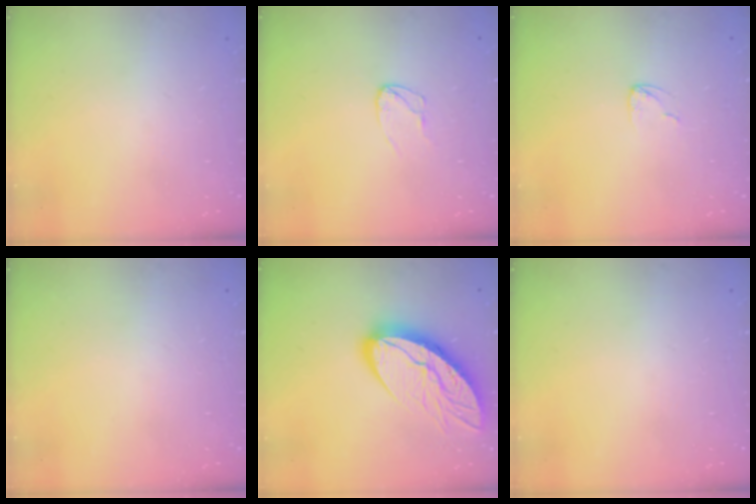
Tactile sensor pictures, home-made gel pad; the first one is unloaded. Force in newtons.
{"total": 4.8, "press": 4.8, "slide": 0.3}
{"total": 2.9, "press": 2.9, "slide": 0.3}
{"total": 0.0}
{"total": 15.0, "press": 15.0, "slide": 1.5}
{"total": 0.0}